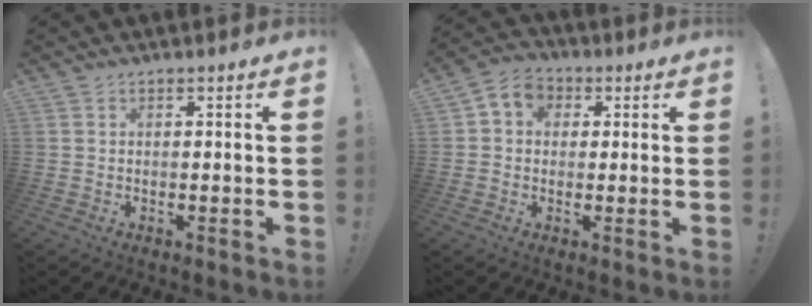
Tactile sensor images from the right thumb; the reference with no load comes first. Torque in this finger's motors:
{"motor_torque": [-0.11, 0.11, 0.00, -0.01, 0.07]}